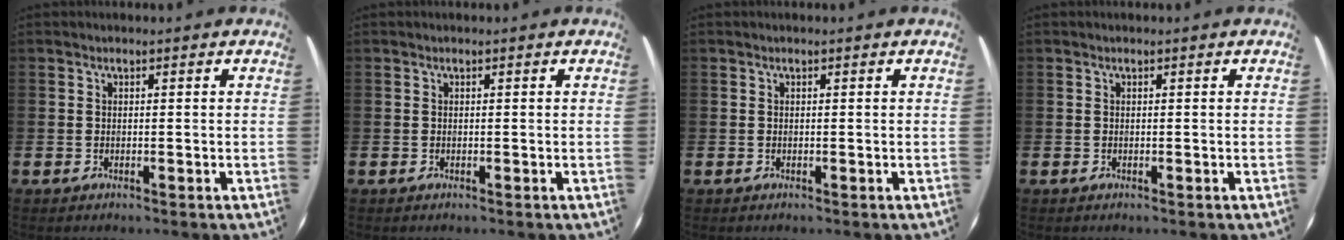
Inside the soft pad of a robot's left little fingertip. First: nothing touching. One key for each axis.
{"total": 0.0}
{"total": 0.0}
{"total": 0.0}